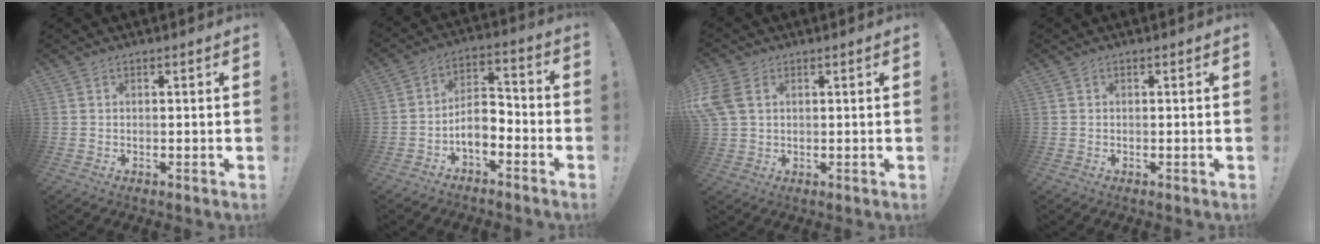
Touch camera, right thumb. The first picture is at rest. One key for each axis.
{"total": 7.4, "fx": -4.4, "fy": 4.3, "fz": 4.1, "tx": -0.077, "ty": 0.019, "tz": -0.078}
{"total": 7.6, "fx": 2.3, "fy": 5.4, "fz": 4.9, "tx": -0.103, "ty": 0.003, "tz": 0.049}
{"total": 0.0}